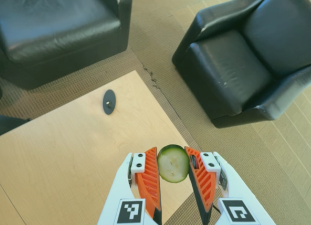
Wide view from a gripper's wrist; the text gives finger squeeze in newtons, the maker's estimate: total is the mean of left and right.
{"total": 9.6, "left": 9.7, "right": 9.5}